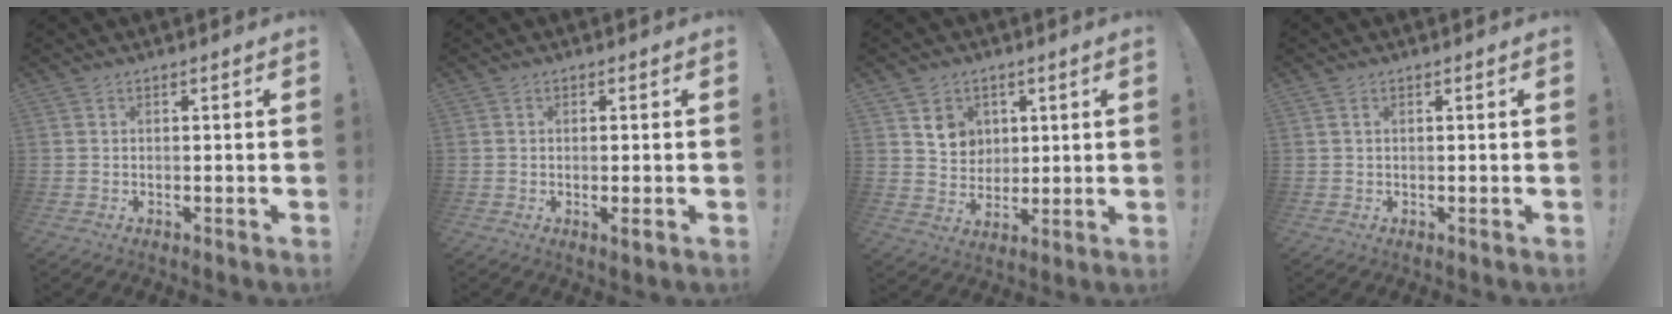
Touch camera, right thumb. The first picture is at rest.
{"total": 2.4, "force": [-0.3, -0.1, 2.3], "torque": [-0.032, -0.005, -0.007]}
{"total": 7.6, "force": [3.9, 6.3, 1.6], "torque": [-0.015, -0.028, 0.076]}
{"total": 1.0, "force": [0.4, 0.5, 0.7], "torque": [-0.022, 0.005, 0.010]}